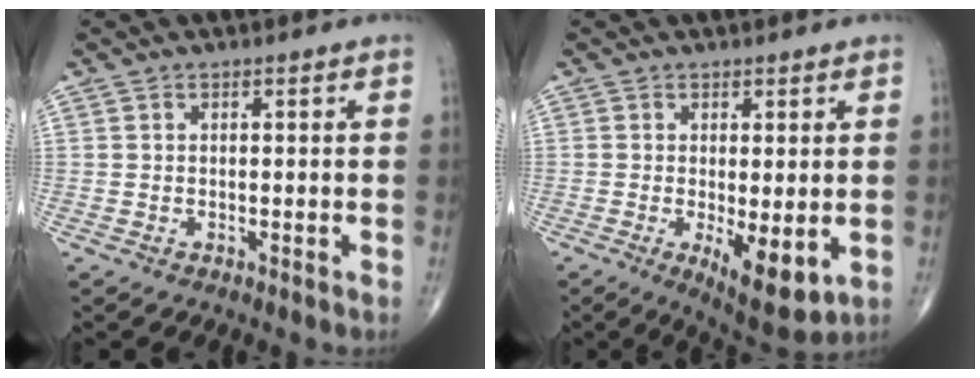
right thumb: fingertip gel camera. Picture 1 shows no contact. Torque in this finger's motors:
{"motor_torque": [-0.26, 0.62, 0.01, -0.04, 0.04]}